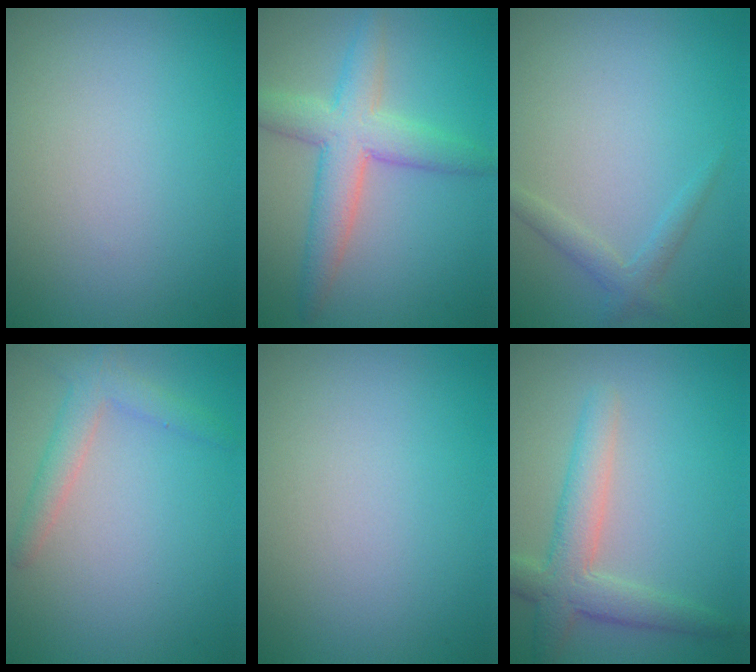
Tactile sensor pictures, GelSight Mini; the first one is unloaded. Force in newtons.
{"total": 5.4, "press": 5.4, "slide": 0.3}
{"total": 1.5, "press": 1.5, "slide": 0.1}
{"total": 2.6, "press": 2.6, "slide": 0.0}
{"total": 0.0}
{"total": 4.3, "press": 4.2, "slide": 0.4}